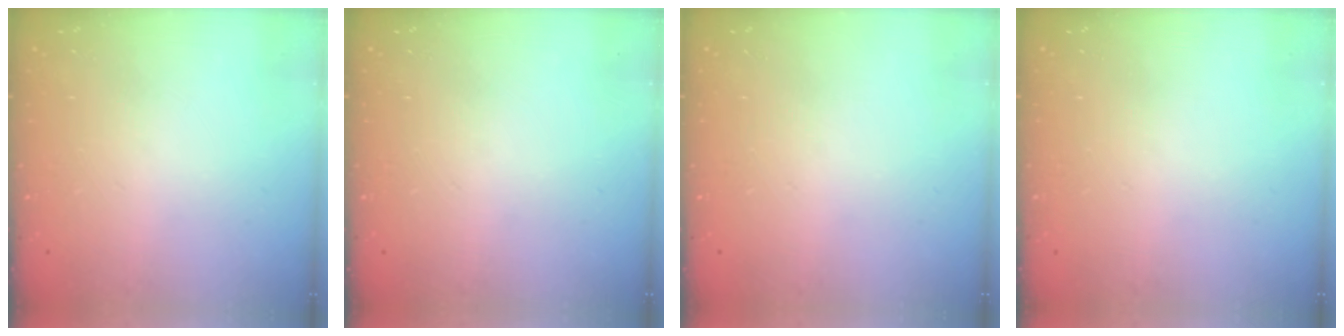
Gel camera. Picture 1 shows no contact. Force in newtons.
{"total": 0.0}
{"total": 0.0}
{"total": 0.0}